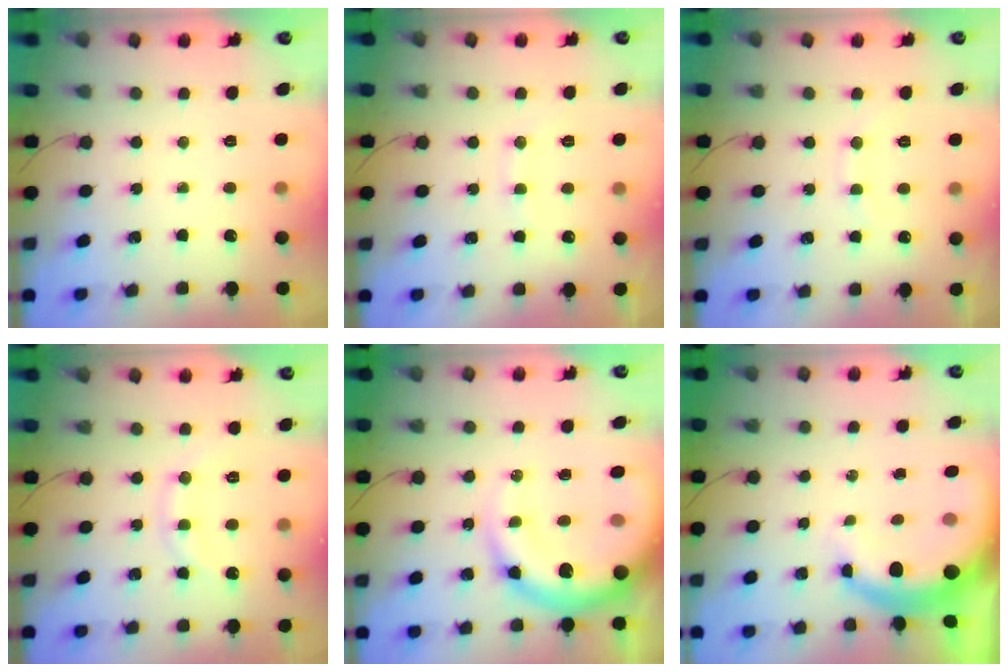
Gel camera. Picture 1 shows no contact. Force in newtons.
{"total": 7.3, "press": 7.2, "slide": 1.2}
{"total": 7.3, "press": 7.2, "slide": 1.4}
{"total": 7.6, "press": 7.5, "slide": 0.4}
{"total": 20.1, "press": 19.5, "slide": 4.7}
{"total": 8.5, "press": 8.4, "slide": 1.5}